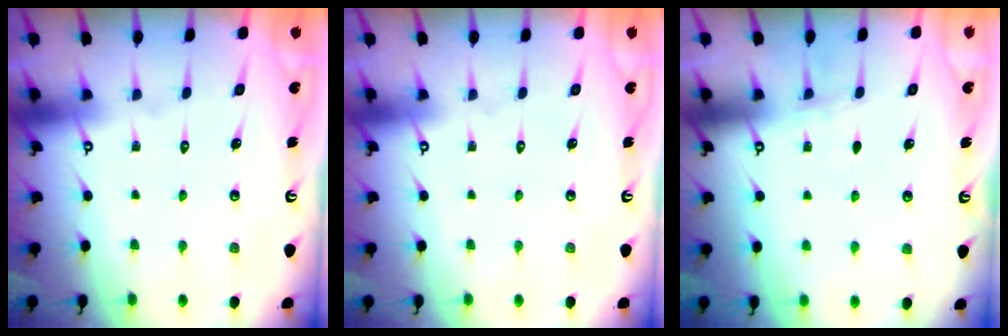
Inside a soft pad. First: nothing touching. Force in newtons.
{"total": 0.0}
{"total": 3.2, "press": 3.1, "slide": 0.5}